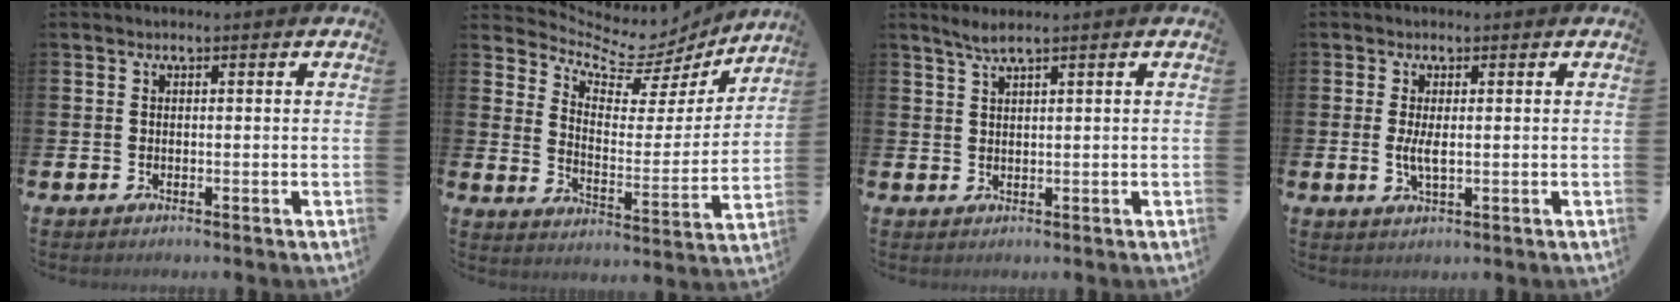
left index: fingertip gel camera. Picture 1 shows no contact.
{"total": 7.6, "force": [6.6, 3.1, 2.1], "torque": [-0.060, -0.059, 0.108]}
{"total": 2.3, "force": [1.7, 0.0, 1.5], "torque": [-0.031, 0.001, 0.031]}
{"total": 2.5, "force": [0.2, 0.8, 2.4], "torque": [-0.038, -0.003, 0.000]}